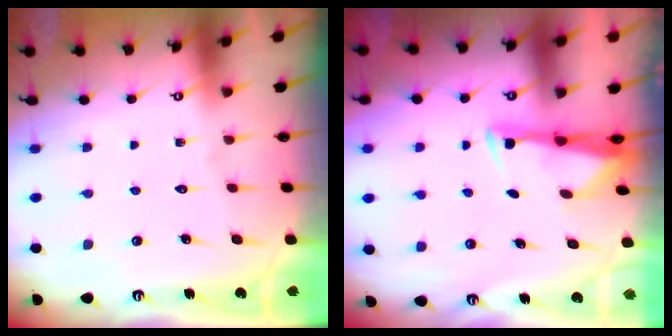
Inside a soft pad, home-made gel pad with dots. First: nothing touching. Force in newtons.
{"total": 3.2, "press": 3.1, "slide": 0.8}